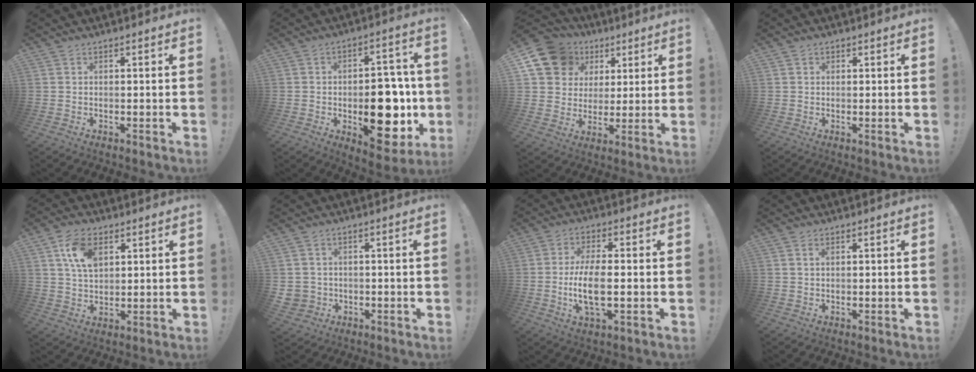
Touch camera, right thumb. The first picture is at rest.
{"total": 20.6, "force": [-3.8, 11.3, 16.8], "torque": [-0.190, 0.014, -0.039]}
{"total": 14.8, "force": [7.3, 11.7, 5.5], "torque": [-0.089, -0.037, 0.152]}
{"total": 0.8, "force": [0.4, 0.7, 0.1], "torque": [0.002, 0.001, 0.007]}
{"total": 10.4, "force": [4.2, 6.7, 6.8], "torque": [-0.120, -0.002, 0.080]}
{"total": 3.5, "force": [0.1, 3.3, 0.9], "torque": [-0.022, -0.001, 0.005]}
{"total": 10.4, "force": [-1.3, 3.8, 9.6], "torque": [-0.197, -0.008, -0.027]}
{"total": 1.0, "force": [0.4, 0.5, 0.7], "torque": [-0.022, 0.004, 0.009]}